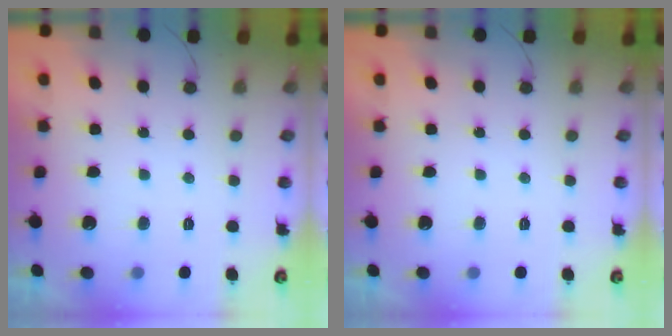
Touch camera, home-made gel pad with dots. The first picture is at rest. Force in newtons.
{"total": 0.0}